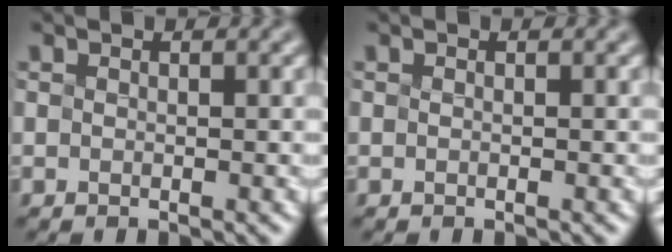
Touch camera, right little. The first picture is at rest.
{"total": 0.0}